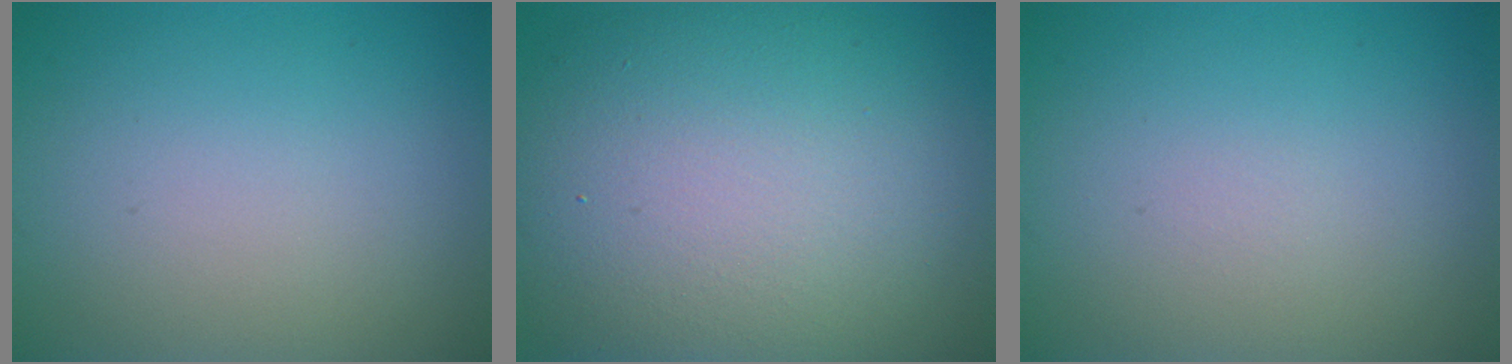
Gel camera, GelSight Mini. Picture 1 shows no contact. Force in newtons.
{"total": 14.1, "press": 14.1, "slide": 0.2}
{"total": 0.0}